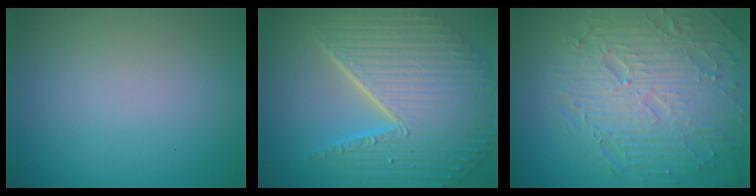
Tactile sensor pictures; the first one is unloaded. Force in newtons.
{"total": 11.2, "press": 7.4, "slide": 8.5}
{"total": 10.2, "press": 6.6, "slide": 7.7}